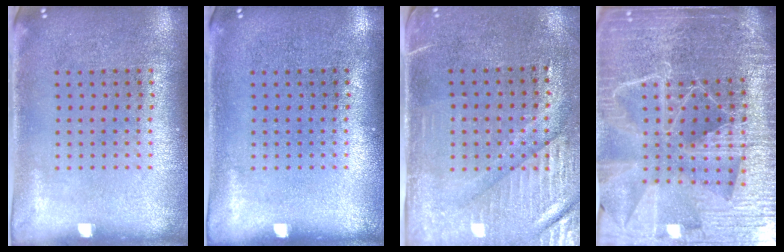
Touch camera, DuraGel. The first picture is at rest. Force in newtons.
{"total": 0.0}
{"total": 3.5, "press": 3.1, "slide": 1.6}
{"total": 6.3, "press": 5.5, "slide": 3.1}